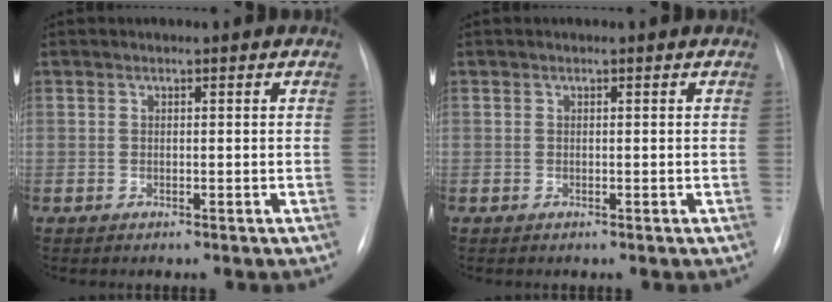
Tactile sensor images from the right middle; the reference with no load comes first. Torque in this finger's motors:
{"motor_torque": [0.16, -0.12, 0.03, 0.01]}